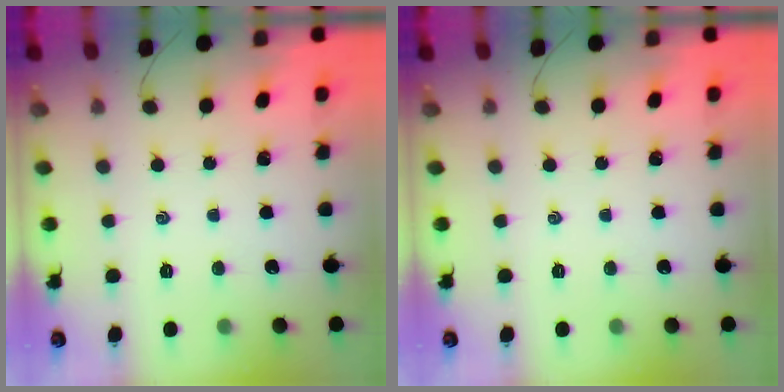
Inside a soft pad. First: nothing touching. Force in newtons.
{"total": 0.0}